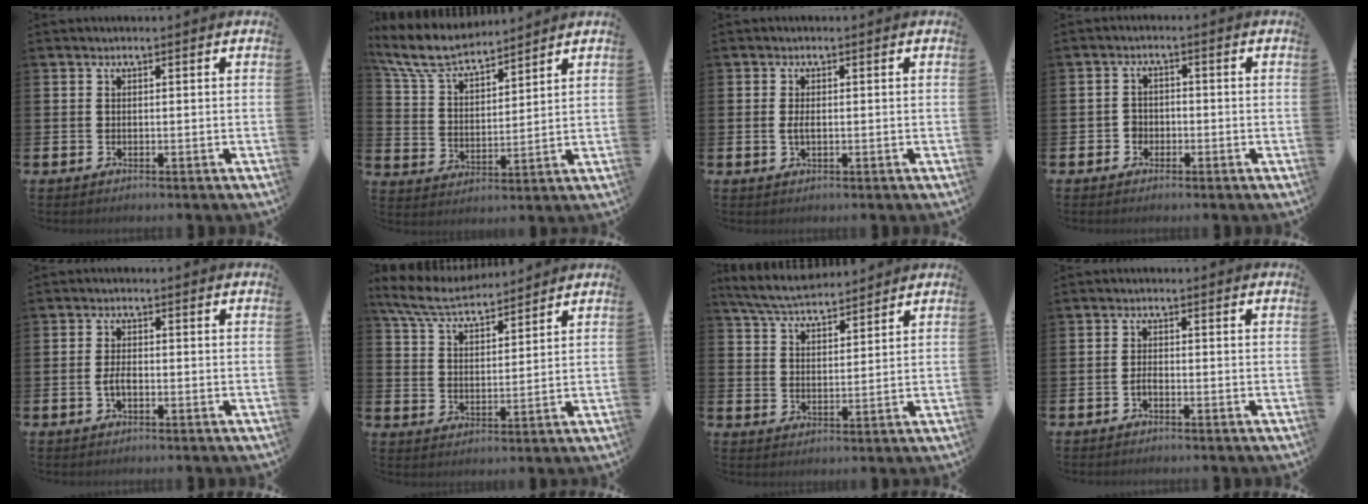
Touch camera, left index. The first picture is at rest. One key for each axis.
{"total": 7.6, "fx": 7.0, "fy": 1.8, "fz": 2.4, "tx": -0.076, "ty": -0.038, "tz": 0.125}
{"total": 1.5, "fx": -0.1, "fy": 0.6, "fz": 1.4, "tx": -0.020, "ty": 0.000, "tz": -0.005}
{"total": 2.1, "fx": -1.2, "fy": 1.7, "fz": 0.3, "tx": -0.010, "ty": 0.005, "tz": -0.028}
{"total": 2.1, "fx": -0.7, "fy": 1.0, "fz": 1.7, "tx": -0.025, "ty": -0.001, "tz": -0.015}
{"total": 6.5, "fx": 6.2, "fy": 1.3, "fz": 1.8, "tx": -0.059, "ty": -0.030, "tz": 0.110}
{"total": 5.9, "fx": 5.7, "fy": 0.8, "fz": 1.4, "tx": -0.047, "ty": -0.026, "tz": 0.103}
{"total": 1.1, "fx": -0.8, "fy": 0.3, "fz": 0.7, "tx": -0.008, "ty": -0.005, "tz": -0.017}